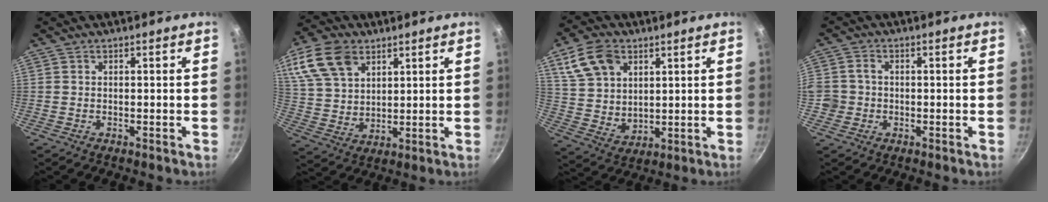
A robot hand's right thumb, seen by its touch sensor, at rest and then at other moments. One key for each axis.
{"total": 14.9, "fx": 7.5, "fy": 9.9, "fz": 8.3, "tx": -0.159, "ty": -0.012, "tz": 0.150}
{"total": 12.5, "fx": 5.5, "fy": 8.7, "fz": 7.1, "tx": -0.118, "ty": -0.017, "tz": 0.116}
{"total": 4.6, "fx": -1.0, "fy": 4.2, "fz": 1.6, "tx": -0.018, "ty": 0.012, "tz": -0.020}